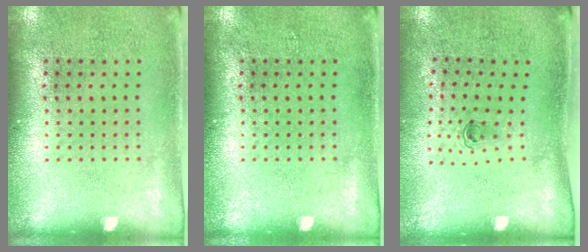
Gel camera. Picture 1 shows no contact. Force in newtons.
{"total": 0.0}
{"total": 0.6, "press": 0.3, "slide": 0.5}